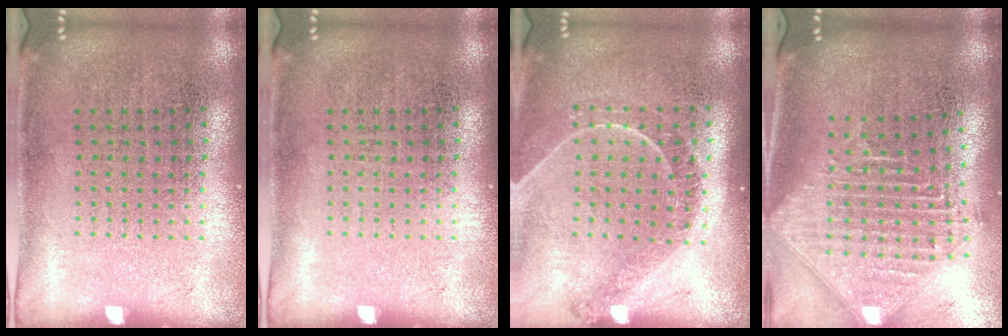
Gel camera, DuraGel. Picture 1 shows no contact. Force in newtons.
{"total": 0.0}
{"total": 1.2, "press": 1.2, "slide": 0.2}
{"total": 2.4, "press": 1.8, "slide": 1.5}